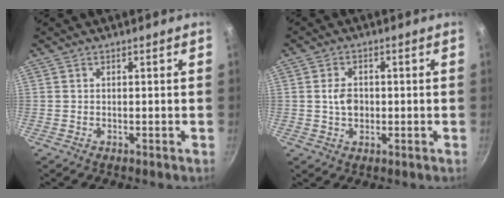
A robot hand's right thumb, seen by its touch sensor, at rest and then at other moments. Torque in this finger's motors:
{"motor_torque": [-0.19, 0.22, -0.03, 0.04, -0.02]}